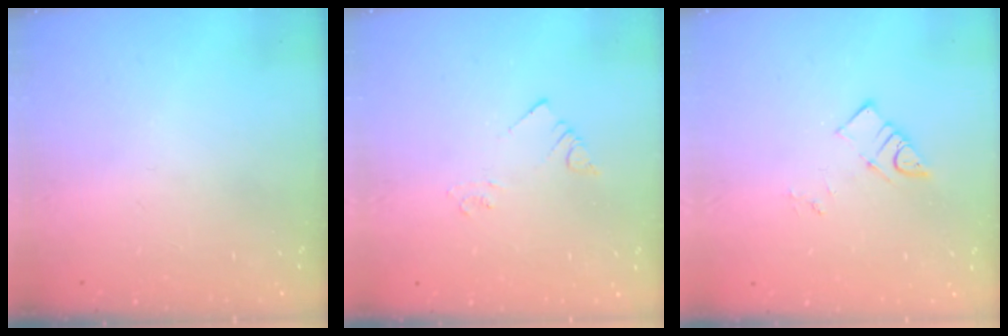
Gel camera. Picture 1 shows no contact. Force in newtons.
{"total": 2.1, "press": 2.1, "slide": 0.3}
{"total": 3.6, "press": 3.6, "slide": 0.3}